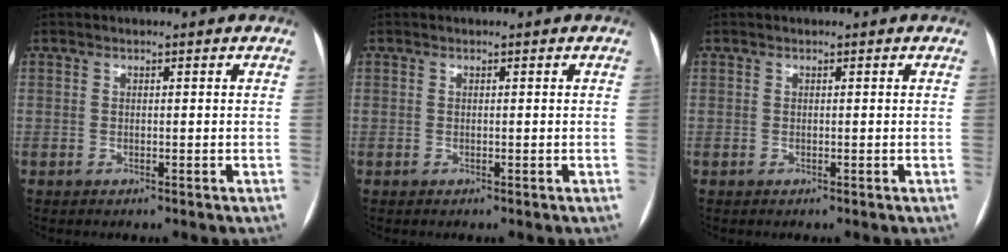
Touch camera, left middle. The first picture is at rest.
{"total": 0.0}
{"total": 0.0}